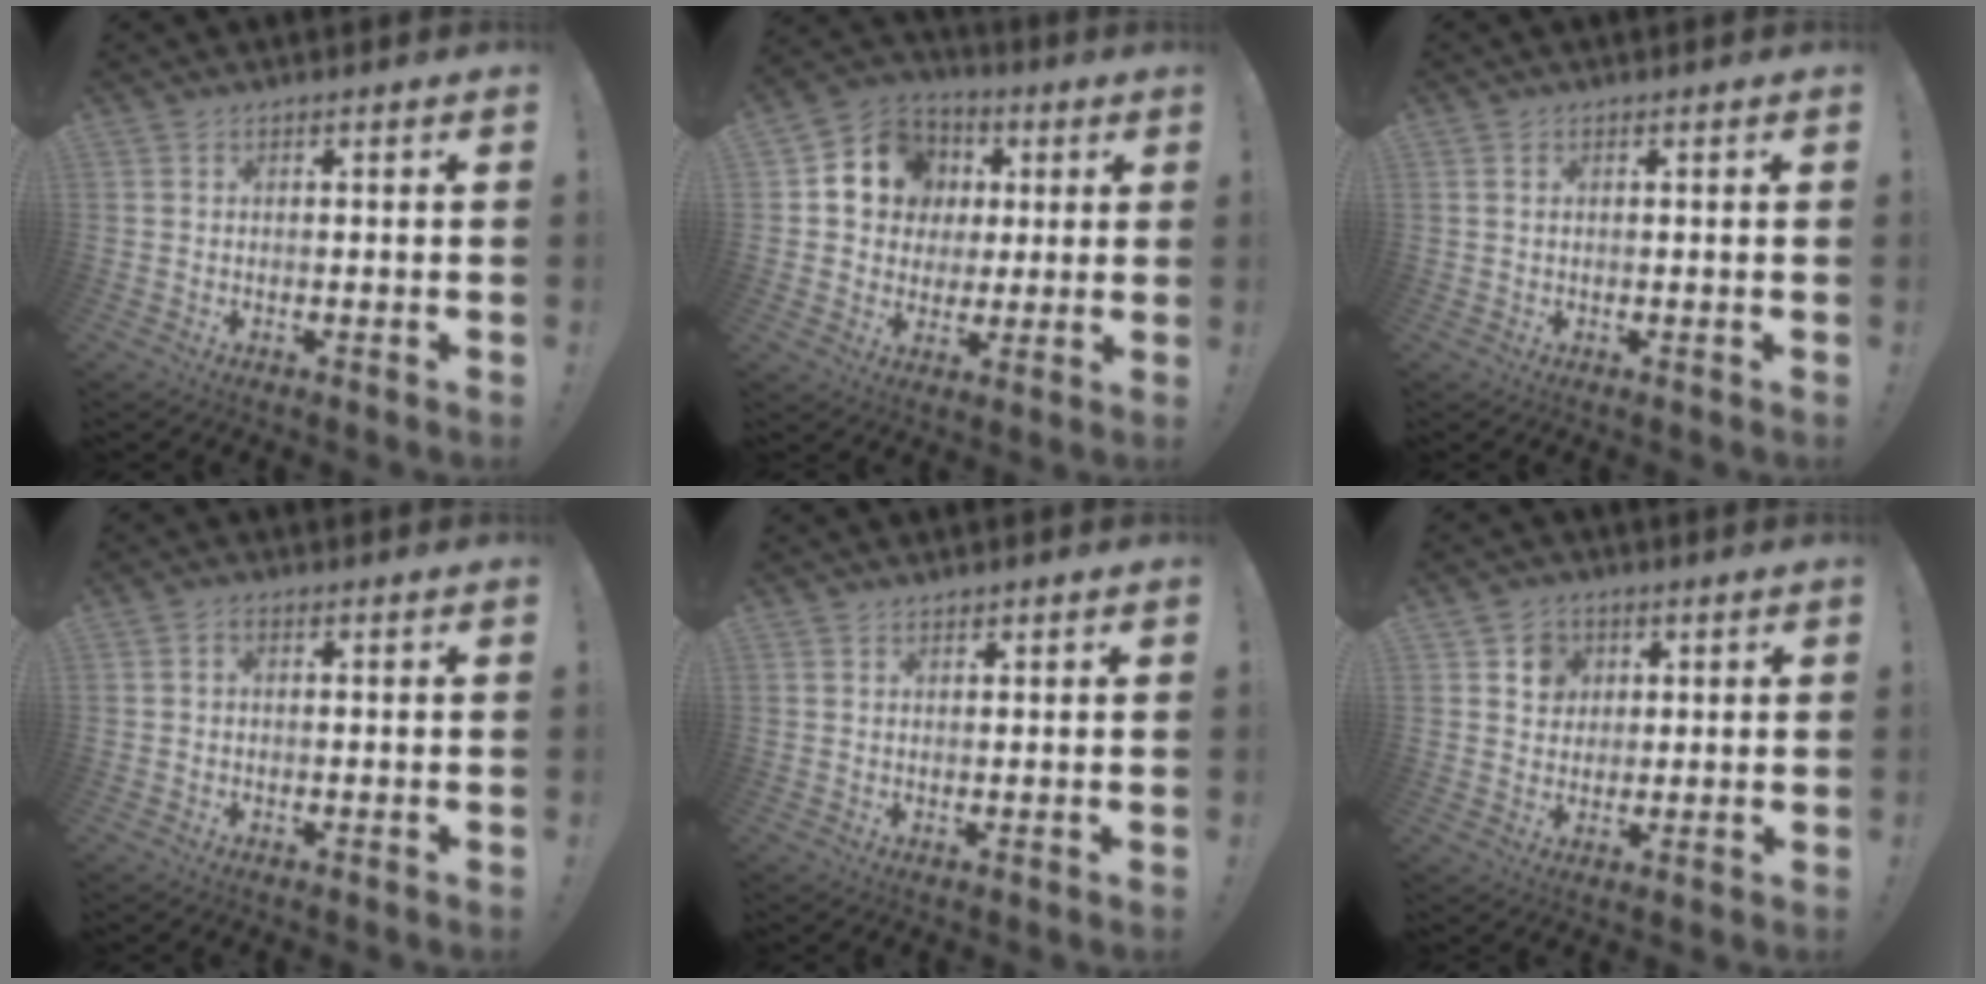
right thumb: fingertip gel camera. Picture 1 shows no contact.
{"total": 13.1, "force": [3.1, 11.8, 4.7], "torque": [-0.059, -0.006, 0.071]}
{"total": 0.8, "force": [0.4, 0.6, 0.4], "torque": [-0.011, 0.003, 0.009]}
{"total": 1.1, "force": [-0.3, 0.8, 0.7], "torque": [-0.016, 0.006, -0.006]}
{"total": 1.0, "force": [0.9, 0.4, 0.1], "torque": [0.014, -0.007, 0.015]}
{"total": 6.5, "force": [2.5, 5.8, 1.5], "torque": [-0.011, -0.014, 0.048]}